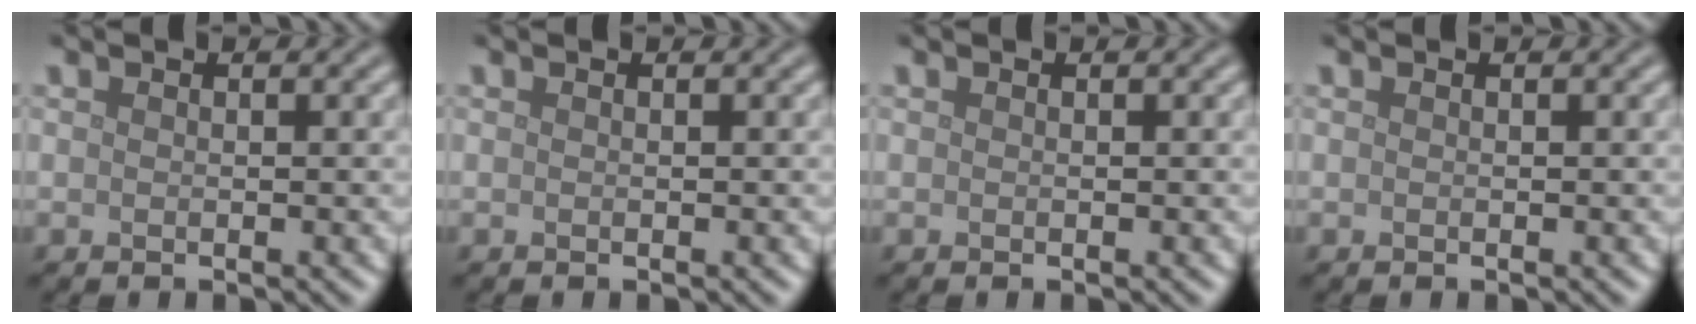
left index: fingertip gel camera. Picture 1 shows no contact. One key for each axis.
{"total": 0.0}
{"total": 0.0}
{"total": 0.0}